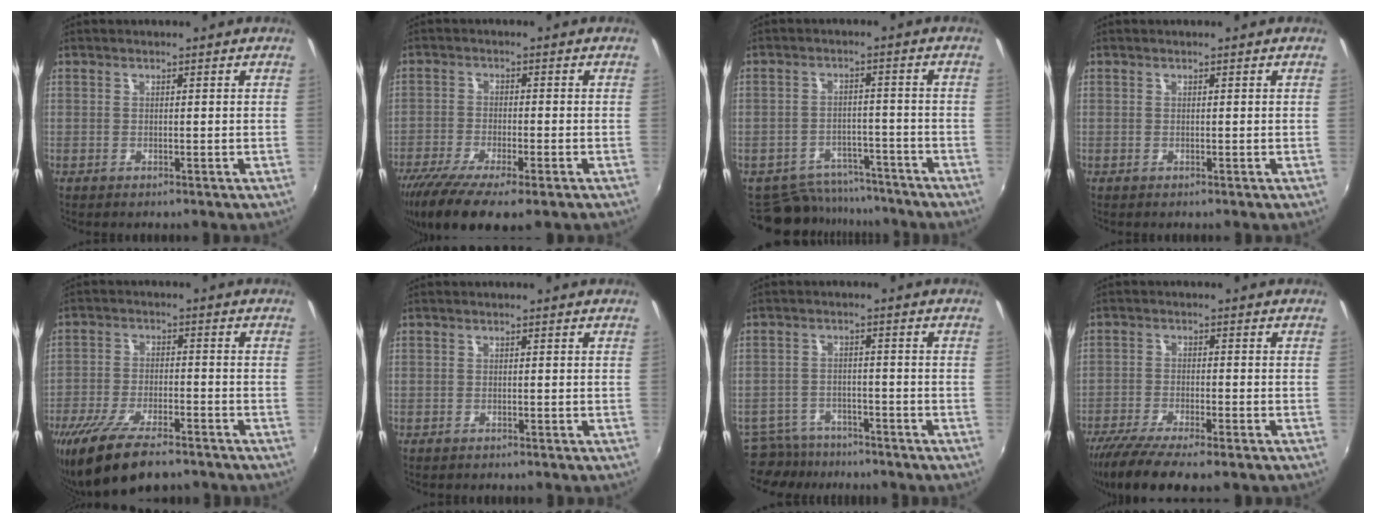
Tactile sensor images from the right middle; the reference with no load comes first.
{"total": 12.2, "force": [-8.4, 2.8, 8.3], "torque": [-0.178, -0.049, -0.146]}
{"total": 10.8, "force": [-9.6, 4.5, 2.1], "torque": [-0.054, 0.019, -0.128]}
{"total": 0.0}
{"total": 11.6, "force": [-8.9, 3.5, 6.6], "torque": [-0.145, -0.028, -0.155]}
{"total": 0.6, "force": [-0.6, 0.2, 0.2], "torque": [-0.006, 0.000, -0.009]}
{"total": 9.1, "force": [-7.9, 3.9, 1.9], "torque": [-0.063, -0.002, -0.124]}
{"total": 11.1, "force": [-8.6, 2.1, 6.7], "torque": [-0.153, -0.042, -0.150]}